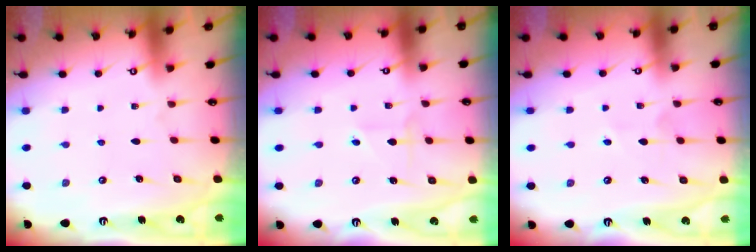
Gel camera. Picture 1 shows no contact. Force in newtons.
{"total": 2.8, "press": 2.6, "slide": 0.9}
{"total": 3.7, "press": 3.5, "slide": 1.1}